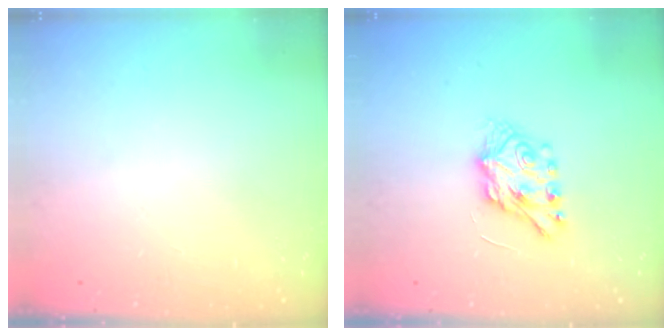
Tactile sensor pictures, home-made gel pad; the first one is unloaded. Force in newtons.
{"total": 7.2, "press": 7.1, "slide": 0.4}